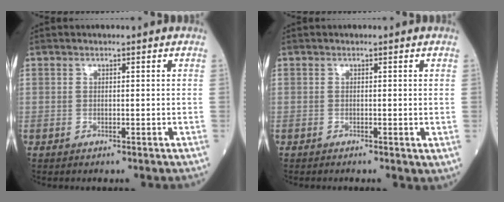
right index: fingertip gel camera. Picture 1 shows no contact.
{"total": 0.8, "force": [-0.2, 0.2, 0.7], "torque": [-0.010, -0.002, -0.006]}